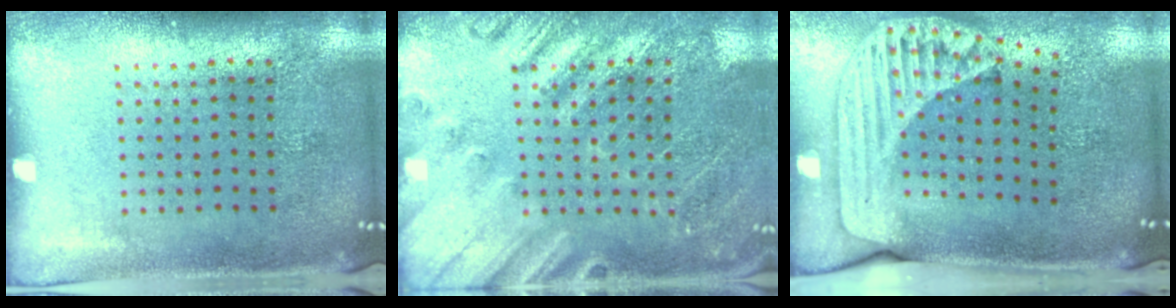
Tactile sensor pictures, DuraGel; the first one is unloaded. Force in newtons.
{"total": 2.3, "press": 2.3, "slide": 0.3}
{"total": 2.3, "press": 1.7, "slide": 1.5}